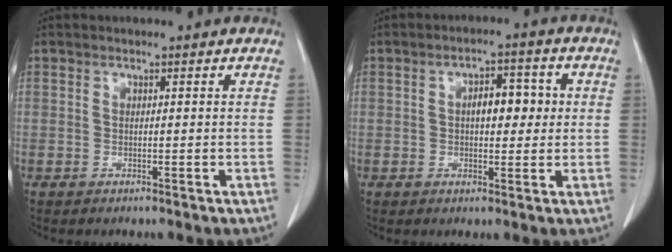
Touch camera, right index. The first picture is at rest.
{"total": 5.5, "force": [0.6, 2.5, 4.8], "torque": [-0.070, 0.018, 0.009]}